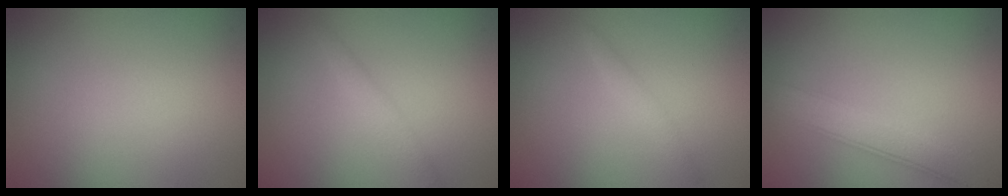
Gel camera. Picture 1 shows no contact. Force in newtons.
{"total": 1.4, "press": 1.4, "slide": 0.0}
{"total": 1.2, "press": 1.2, "slide": 0.0}
{"total": 3.9, "press": 3.9, "slide": 0.1}